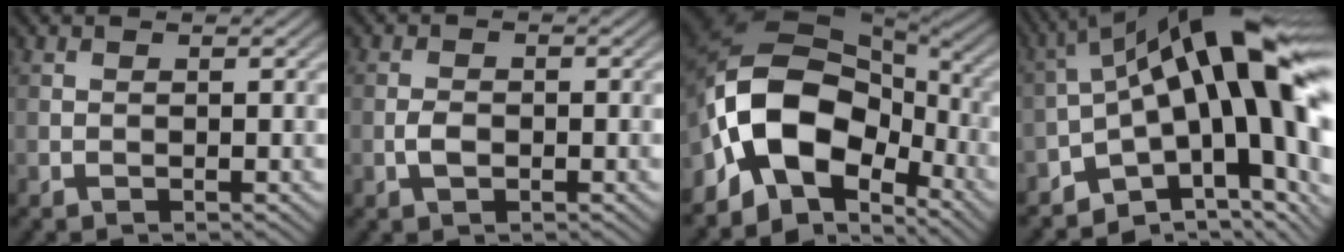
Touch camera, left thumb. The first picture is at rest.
{"total": 2.0, "force": [-0.7, 1.2, 1.4], "torque": [-0.028, 0.001, -0.015]}
{"total": 14.5, "force": [-5.0, 8.5, 10.6], "torque": [-0.196, 0.001, -0.114]}
{"total": 17.8, "force": [-0.3, 7.3, 16.2], "torque": [-0.229, 0.013, -0.004]}